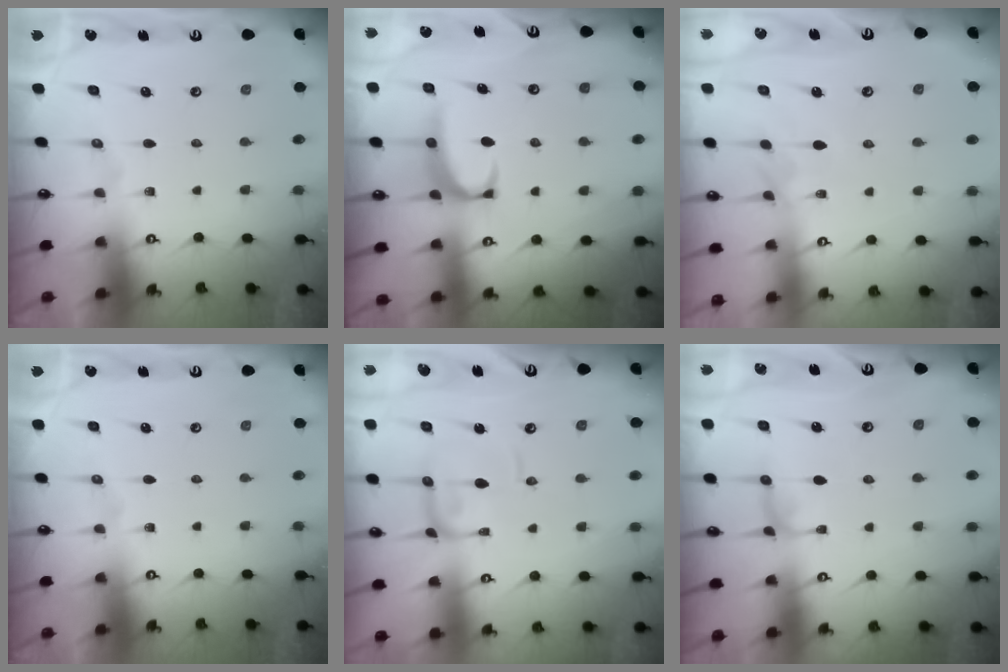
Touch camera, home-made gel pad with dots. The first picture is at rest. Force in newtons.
{"total": 2.2, "press": 2.1, "slide": 0.7}
{"total": 1.4, "press": 1.3, "slide": 0.5}
{"total": 0.0}
{"total": 3.9, "press": 3.8, "slide": 0.7}
{"total": 0.6, "press": 0.6, "slide": 0.3}